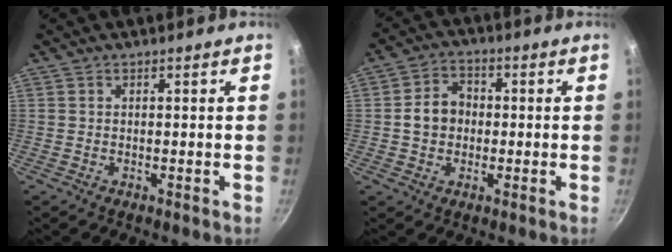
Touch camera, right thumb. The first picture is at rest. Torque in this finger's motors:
{"motor_torque": [-0.44, 0.62, 0.26, -0.69, 0.04]}